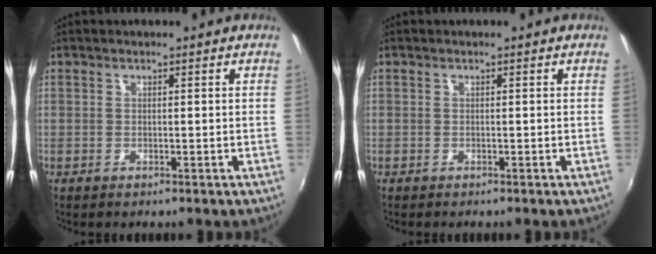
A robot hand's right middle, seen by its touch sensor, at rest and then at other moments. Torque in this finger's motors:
{"motor_torque": [-0.14, -0.24, -0.17, -0.01]}